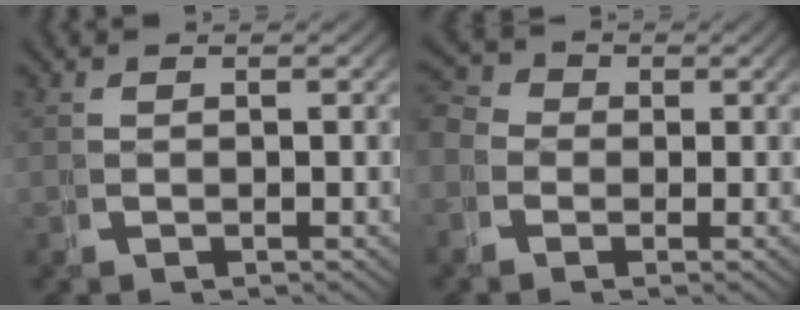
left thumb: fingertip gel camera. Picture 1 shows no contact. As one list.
[{"total": 4.1, "force": [0.5, 3.4, 2.2], "torque": [-0.041, -0.003, -0.003]}]